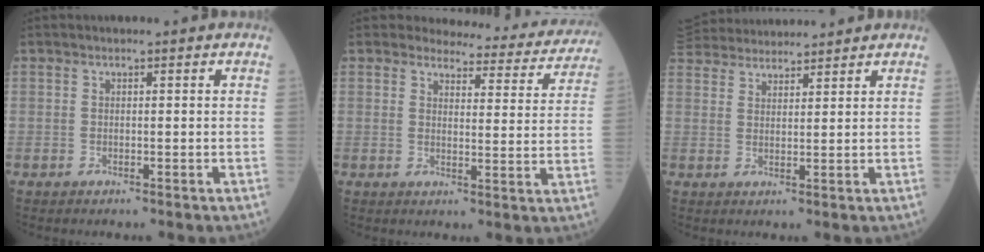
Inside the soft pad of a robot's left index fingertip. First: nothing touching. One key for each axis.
{"total": 13.7, "fx": 13.2, "fy": 3.3, "fz": 1.7, "tx": 0.011, "ty": -0.051, "tz": 0.126}
{"total": 10.1, "fx": 9.6, "fy": 1.8, "fz": 2.6, "tx": -0.052, "ty": 0.043, "tz": 0.160}